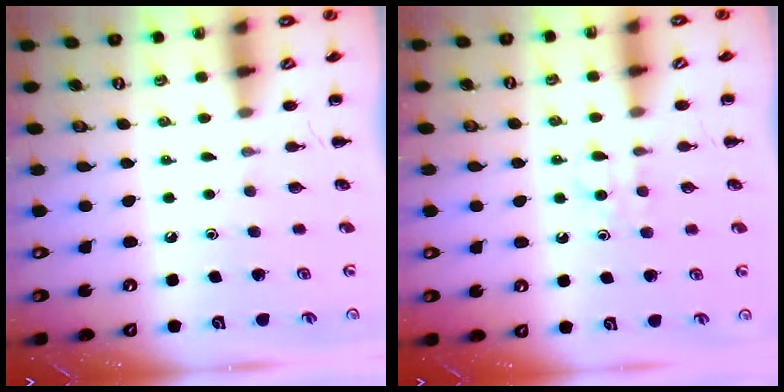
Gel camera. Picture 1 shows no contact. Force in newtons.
{"total": 4.1, "press": 3.9, "slide": 1.3}